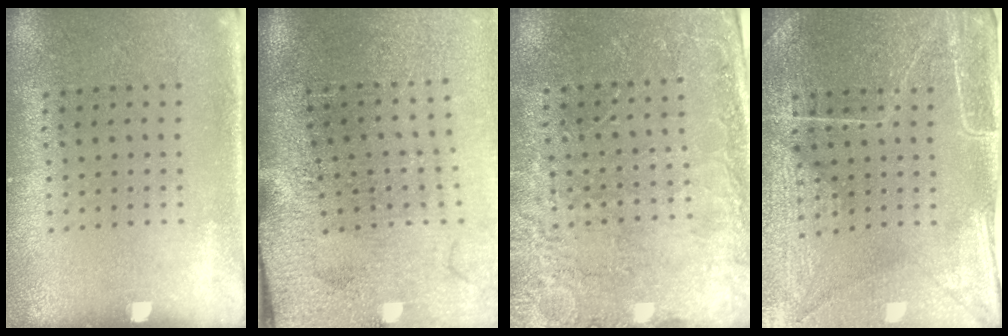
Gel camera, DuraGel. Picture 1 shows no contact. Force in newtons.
{"total": 4.0, "press": 3.2, "slide": 2.4}
{"total": 2.7, "press": 2.6, "slide": 0.3}
{"total": 4.5, "press": 4.2, "slide": 1.6}